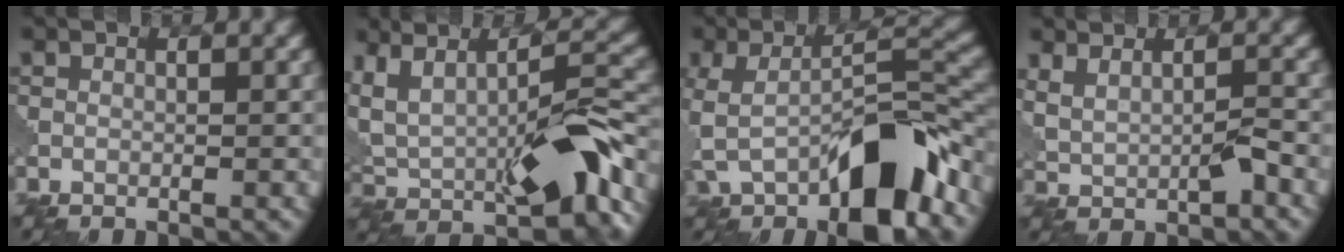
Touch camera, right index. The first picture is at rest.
{"total": 11.7, "force": [0.3, 5.2, 10.5], "torque": [-0.188, -0.014, 0.019]}
{"total": 10.4, "force": [-4.1, 4.2, 8.6], "torque": [-0.148, 0.005, -0.073]}
{"total": 2.7, "force": [0.8, 1.2, 2.4], "torque": [-0.056, -0.005, 0.020]}